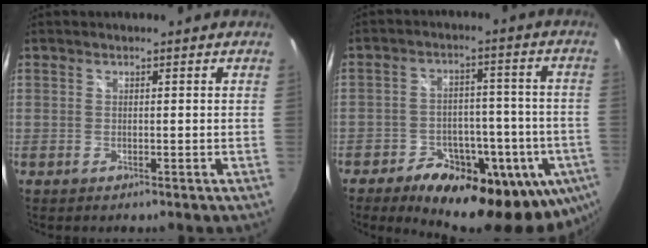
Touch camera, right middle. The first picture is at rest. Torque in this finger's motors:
{"motor_torque": [1.02, -1.12, 0.32, 0.18]}